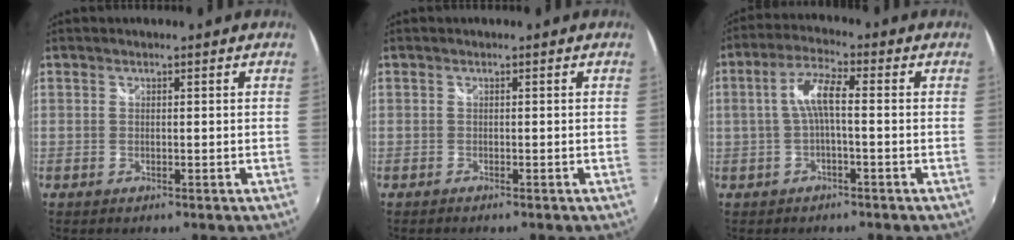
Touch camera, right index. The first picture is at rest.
{"total": 0.6, "force": [-0.6, 0.1, 0.2], "torque": [-0.006, -0.003, -0.011]}
{"total": 5.9, "force": [-0.5, 1.2, 5.8], "torque": [-0.120, 0.014, -0.007]}